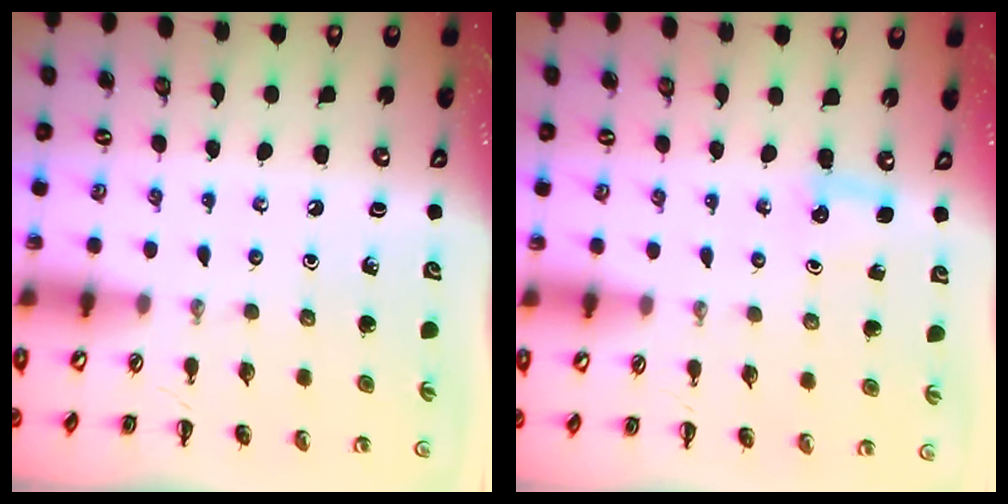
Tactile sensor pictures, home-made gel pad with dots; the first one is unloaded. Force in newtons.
{"total": 2.4, "press": 2.3, "slide": 0.7}